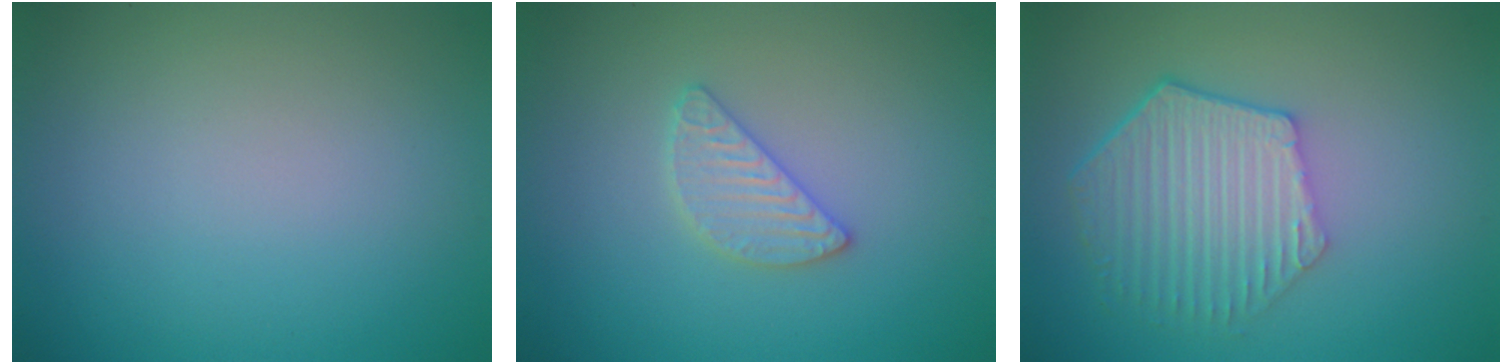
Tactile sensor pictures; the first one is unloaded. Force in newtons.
{"total": 2.4, "press": 2.3, "slide": 0.3}
{"total": 6.0, "press": 4.6, "slide": 3.9}